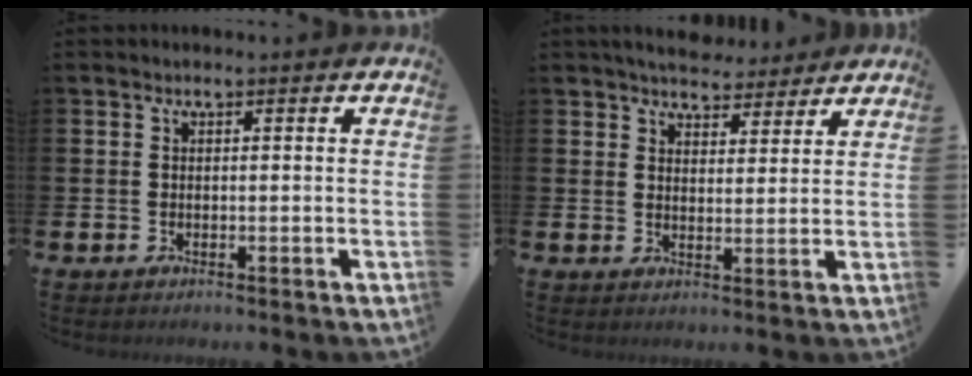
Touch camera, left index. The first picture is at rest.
{"total": 5.0, "force": [4.8, 1.5, 0.3], "torque": [-0.011, -0.024, 0.086]}